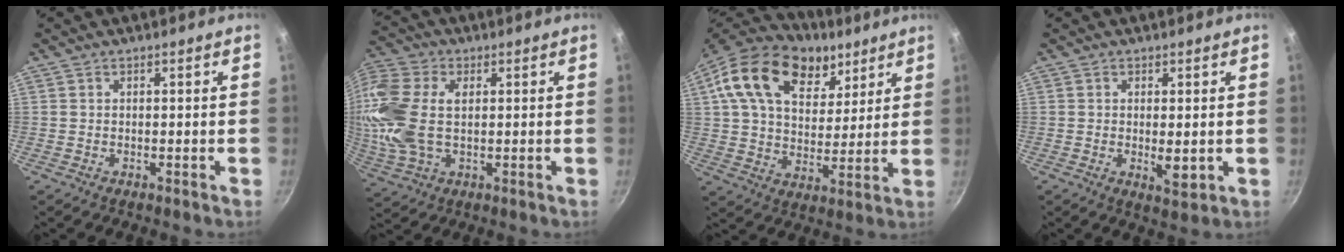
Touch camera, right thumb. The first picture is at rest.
{"total": 17.5, "force": [1.9, 10.9, 13.6], "torque": [-0.304, 0.011, 0.032]}
{"total": 22.8, "force": [11.7, 14.3, 13.2], "torque": [-0.204, -0.022, 0.194]}
{"total": 3.6, "force": [-0.1, 1.3, 3.4], "torque": [-0.056, -0.013, 0.001]}